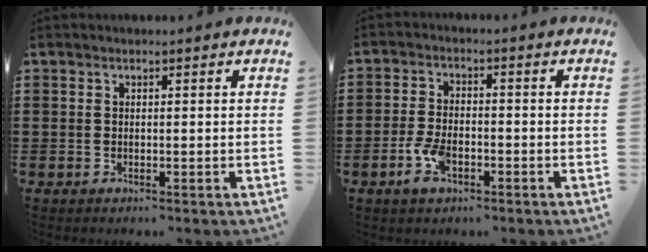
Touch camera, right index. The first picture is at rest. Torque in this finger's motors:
{"motor_torque": [0.12, -0.02, 0.15, 0.07]}